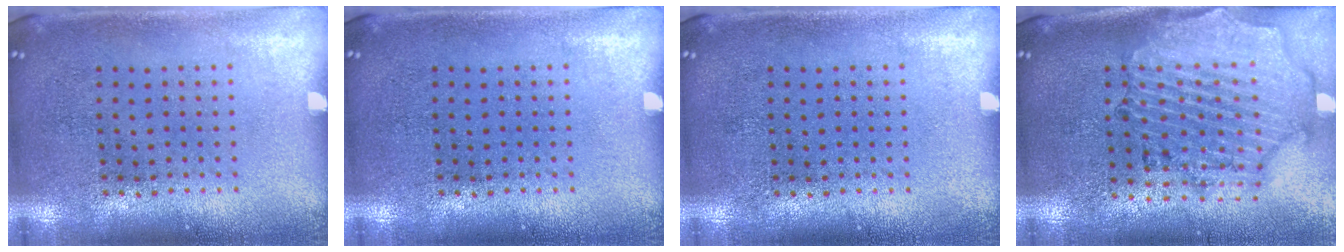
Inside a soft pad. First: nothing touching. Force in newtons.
{"total": 0.0}
{"total": 0.0}
{"total": 1.7, "press": 1.7, "slide": 0.3}